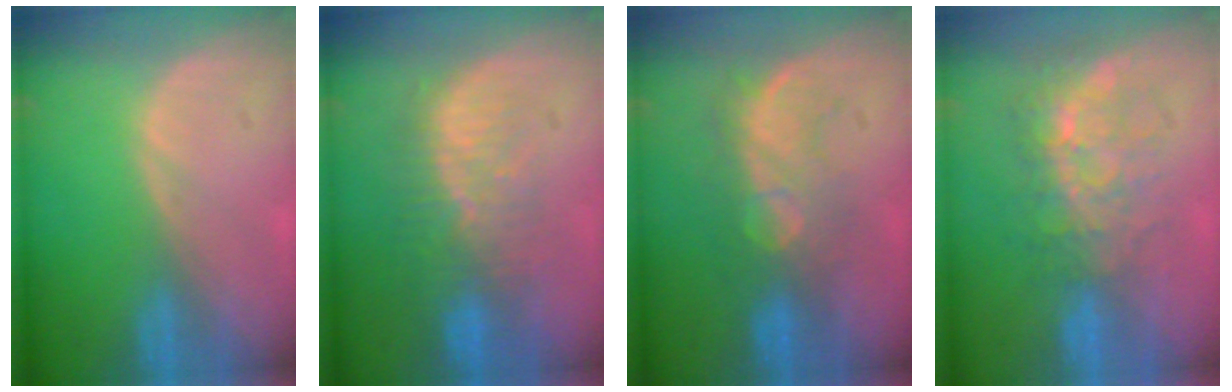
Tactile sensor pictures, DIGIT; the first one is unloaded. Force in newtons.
{"total": 9.7, "press": 8.5, "slide": 4.8}
{"total": 8.1, "press": 7.8, "slide": 2.2}
{"total": 9.0, "press": 7.6, "slide": 4.7}